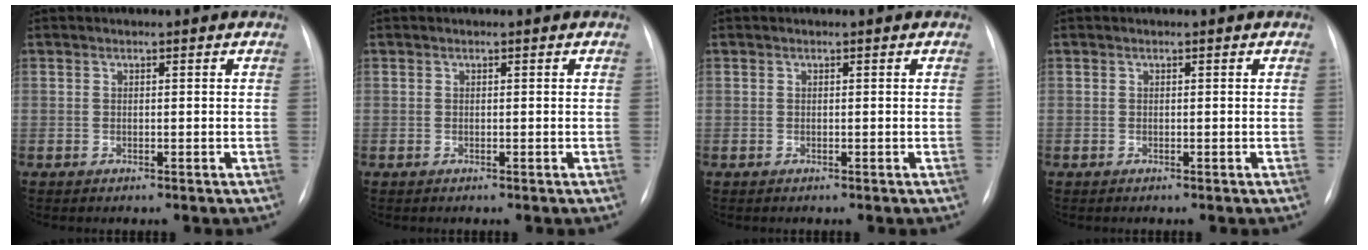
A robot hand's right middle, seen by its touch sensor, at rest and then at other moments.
{"total": 0.0}
{"total": 0.0}
{"total": 0.0}